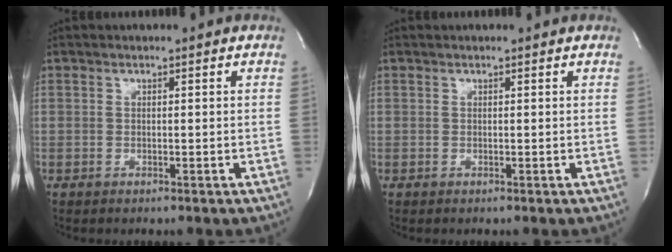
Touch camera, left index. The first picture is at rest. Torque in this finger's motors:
{"motor_torque": [0.11, 0.01, 0.03, 0.02]}